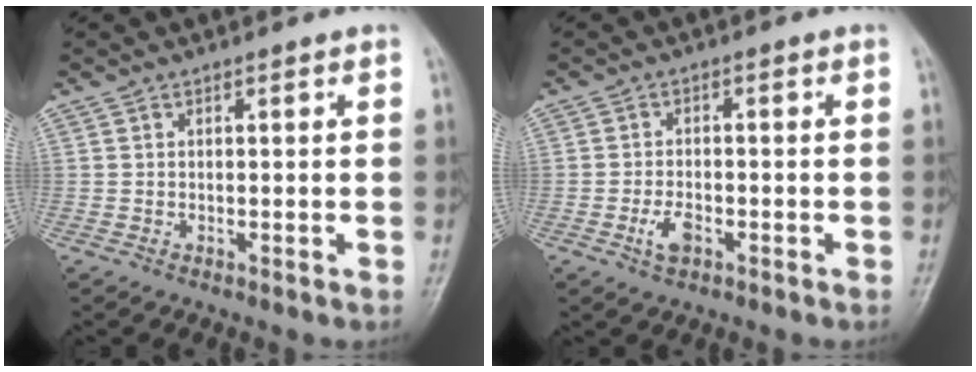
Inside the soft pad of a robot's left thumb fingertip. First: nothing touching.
{"total": 3.3, "force": [-1.8, 1.8, 2.2], "torque": [-0.047, 0.008, -0.032]}